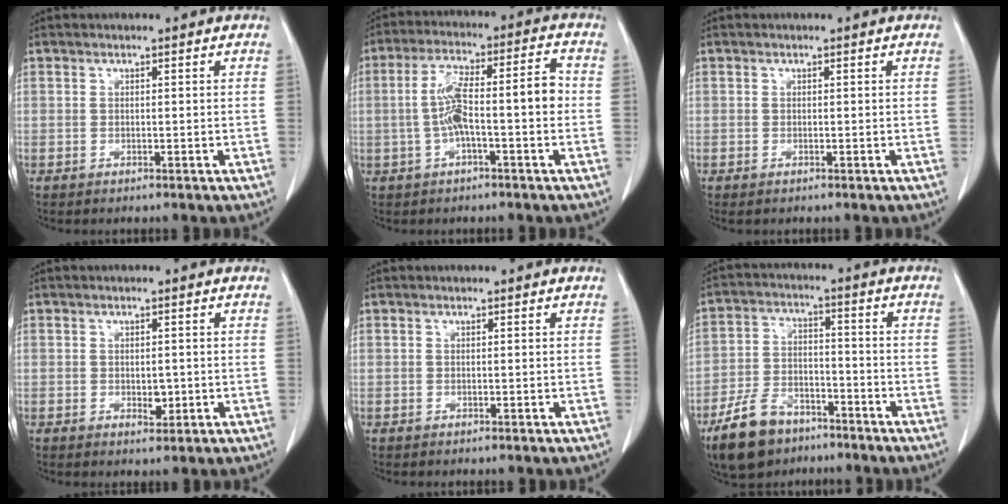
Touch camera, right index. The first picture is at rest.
{"total": 9.8, "force": [-1.1, 1.7, 9.5], "torque": [-0.171, 0.038, -0.016]}
{"total": 0.0}
{"total": 2.0, "force": [-0.3, 1.1, 1.6], "torque": [-0.025, -0.001, 0.002]}
{"total": 0.0}
{"total": 10.2, "force": [-7.1, 5.6, 4.8], "torque": [-0.109, -0.002, -0.126]}